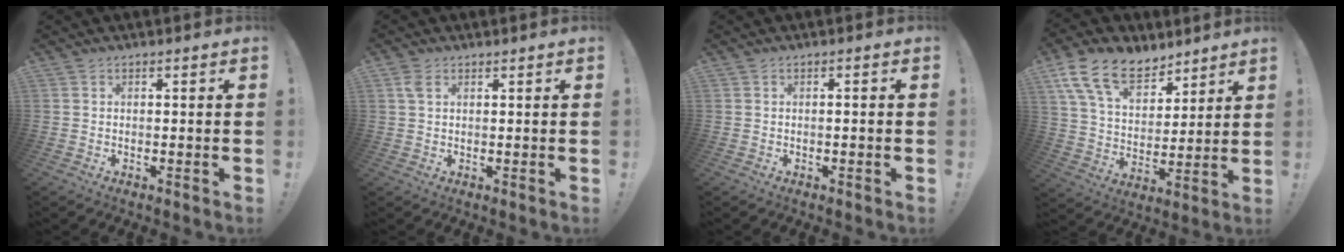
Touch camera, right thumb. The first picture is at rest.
{"total": 2.5, "force": [1.4, 1.3, 1.6], "torque": [-0.034, 0.001, 0.026]}
{"total": 1.0, "force": [-0.7, -0.3, 0.7], "torque": [-0.021, 0.002, -0.012]}
{"total": 16.9, "force": [10.7, 10.0, 8.3], "torque": [-0.157, -0.058, 0.202]}